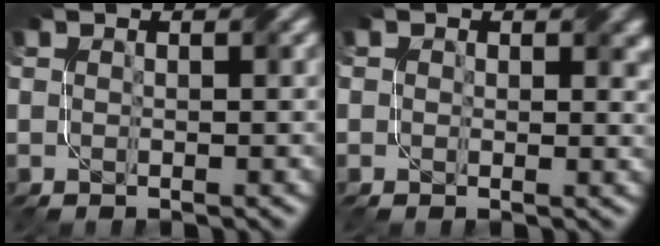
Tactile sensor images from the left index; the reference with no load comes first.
{"total": 2.2, "force": [0.9, 1.6, 1.2], "torque": [-0.012, -0.004, 0.010]}